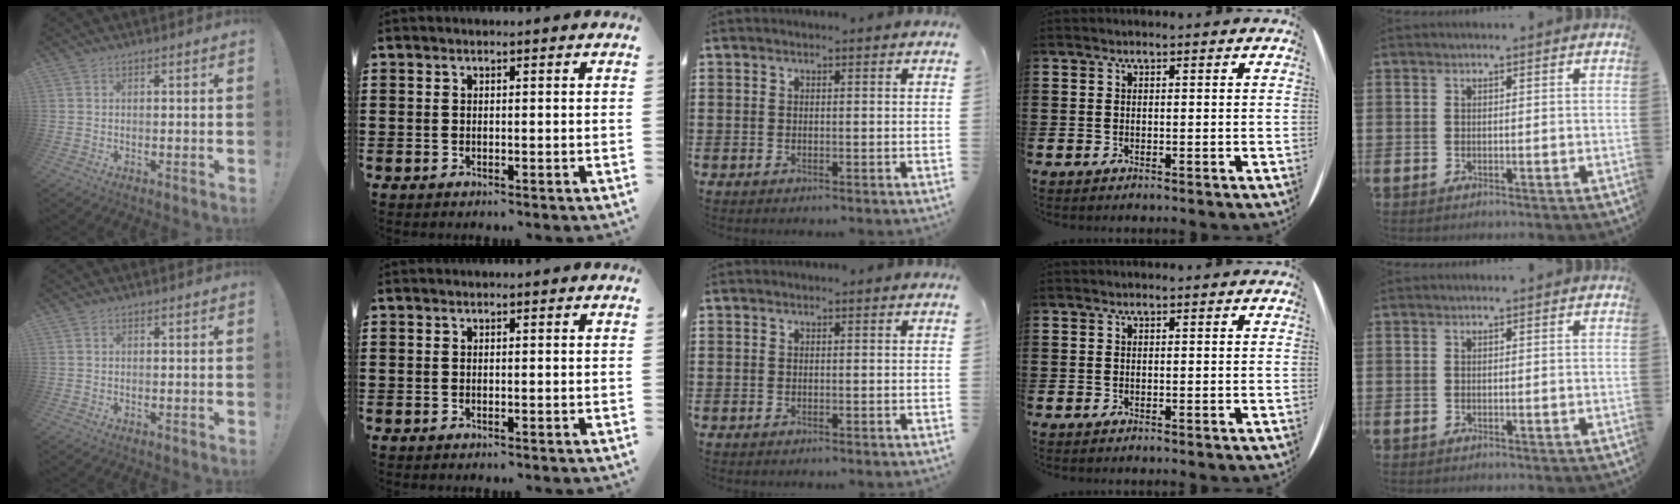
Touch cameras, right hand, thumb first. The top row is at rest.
{}